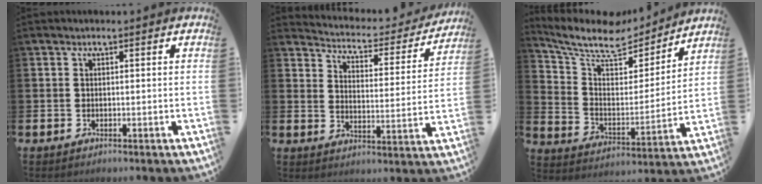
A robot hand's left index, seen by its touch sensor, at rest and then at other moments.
{"total": 4.4, "force": [4.2, 1.2, 0.7], "torque": [-0.035, -0.042, 0.063]}
{"total": 8.9, "force": [7.4, 3.5, 3.6], "torque": [-0.096, -0.055, 0.123]}